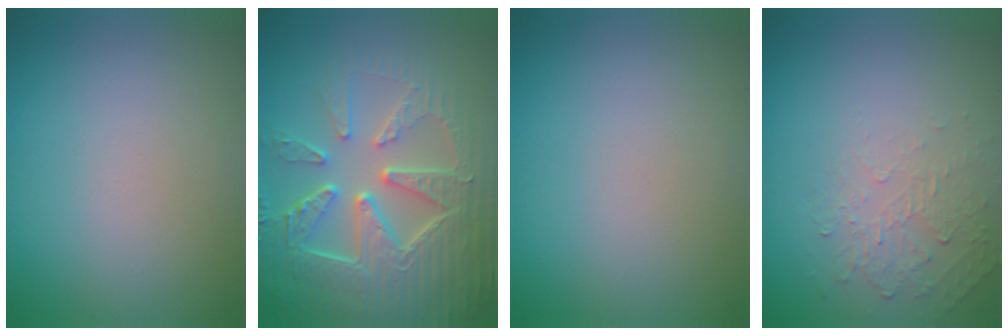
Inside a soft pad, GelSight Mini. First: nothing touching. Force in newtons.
{"total": 8.2, "press": 6.4, "slide": 5.1}
{"total": 0.0}
{"total": 2.1, "press": 0.7, "slide": 2.0}